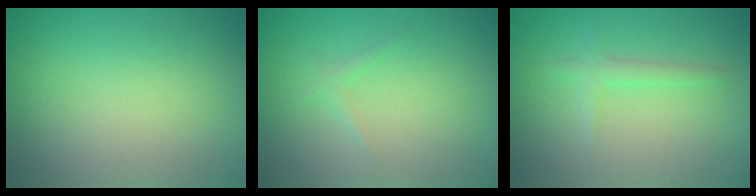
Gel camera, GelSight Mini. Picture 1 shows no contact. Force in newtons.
{"total": 0.7, "press": 0.7, "slide": 0.0}
{"total": 1.5, "press": 1.5, "slide": 0.0}